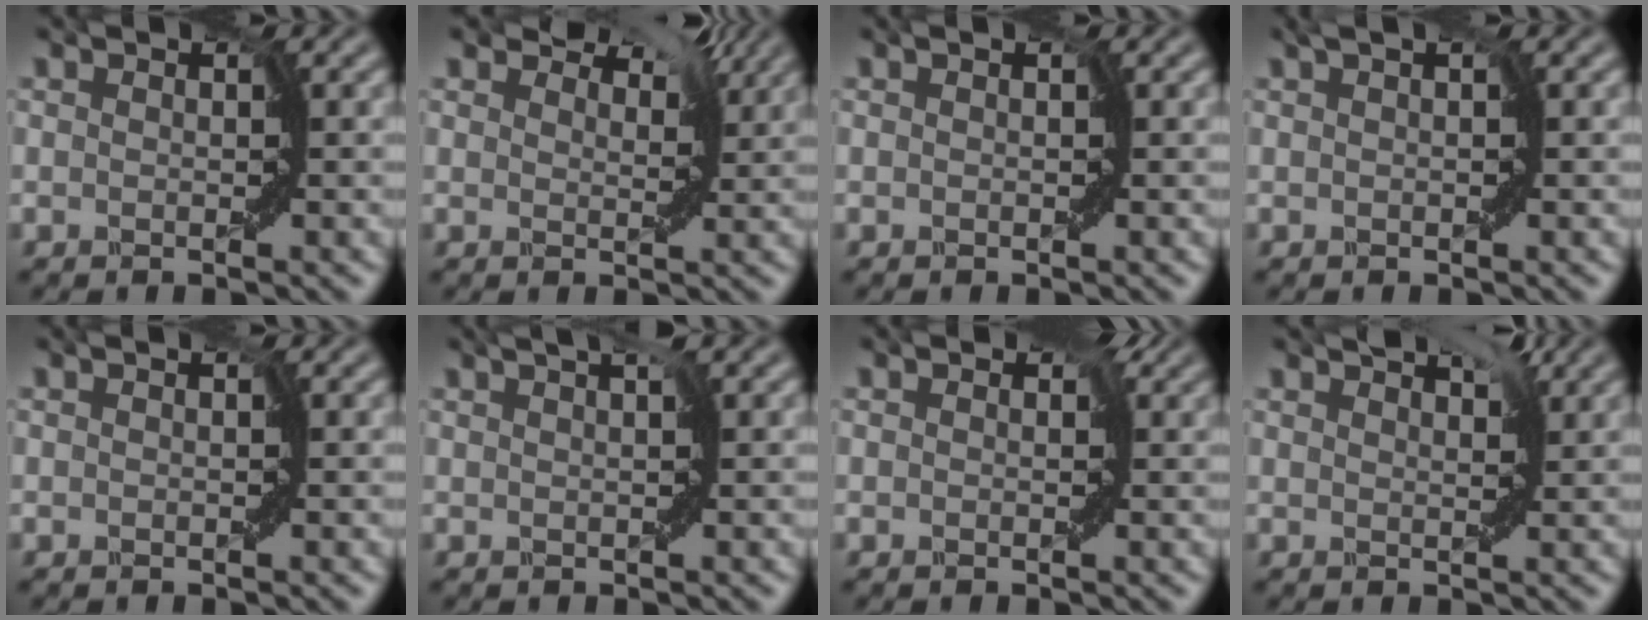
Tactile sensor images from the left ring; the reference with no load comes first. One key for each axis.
{"total": 4.3, "fx": 3.2, "fy": 1.9, "fz": 2.1, "tx": -0.034, "ty": 0.008, "tz": 0.034}
{"total": 0.0}
{"total": 1.0, "fx": 0.5, "fy": 0.2, "fz": 0.8, "tx": -0.013, "ty": 0.005, "tz": 0.005}
{"total": 0.0}
{"total": 1.6, "fx": 0.9, "fy": -0.1, "fz": 1.3, "tx": -0.022, "ty": 0.009, "tz": 0.007}
{"total": 2.1, "fx": 0.6, "fy": 1.4, "fz": 1.4, "tx": -0.004, "ty": 0.011, "tz": -0.006}
{"total": 2.6, "fx": 2.1, "fy": 0.9, "fz": 1.4, "tx": -0.021, "ty": 0.007, "tz": 0.018}